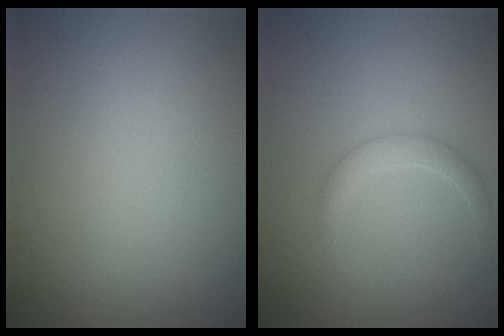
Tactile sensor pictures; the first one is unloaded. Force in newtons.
{"total": 1.4, "press": 1.4, "slide": 0.1}